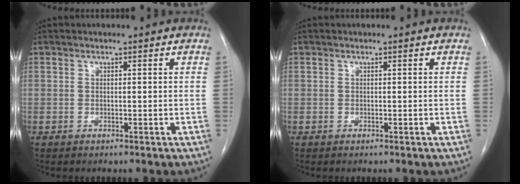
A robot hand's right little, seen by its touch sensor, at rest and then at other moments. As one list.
[{"total": 0.0}]